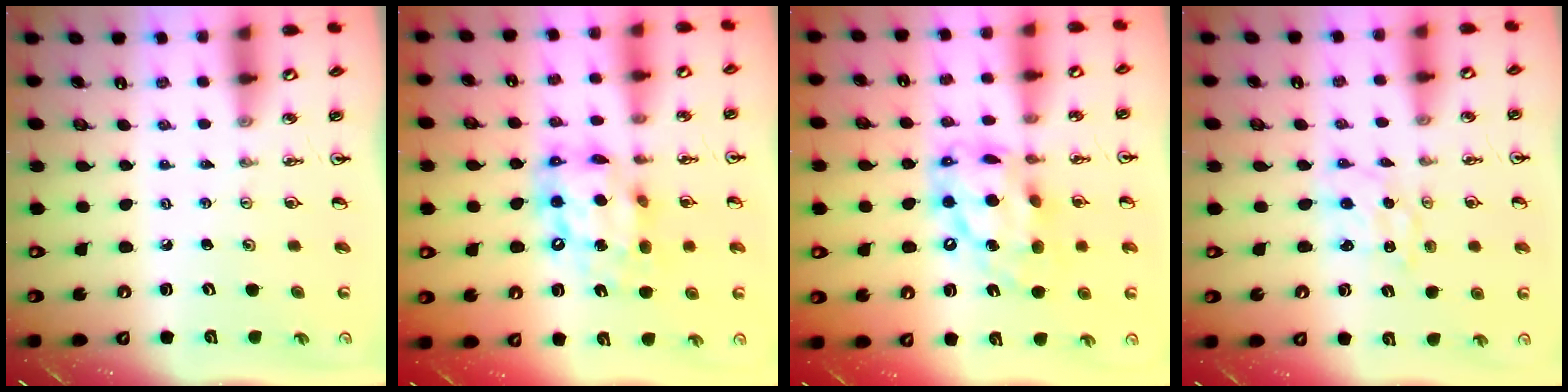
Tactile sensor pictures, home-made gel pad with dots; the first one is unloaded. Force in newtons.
{"total": 14.0, "press": 14.0, "slide": 1.4}
{"total": 16.2, "press": 16.1, "slide": 1.5}
{"total": 1.4, "press": 1.4, "slide": 0.1}